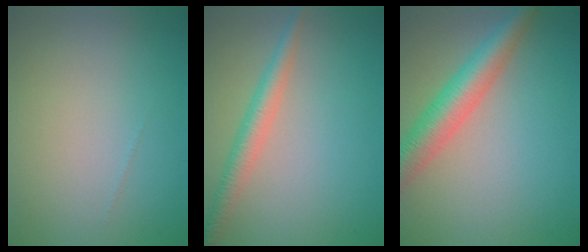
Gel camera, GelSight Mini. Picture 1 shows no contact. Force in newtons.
{"total": 2.8, "press": 2.8, "slide": 0.1}
{"total": 5.3, "press": 5.3, "slide": 0.2}